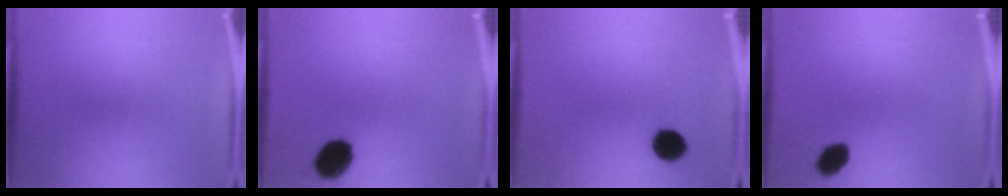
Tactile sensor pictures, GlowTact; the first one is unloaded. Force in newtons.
{"total": 9.4}
{"total": 6.4}
{"total": 4.8}